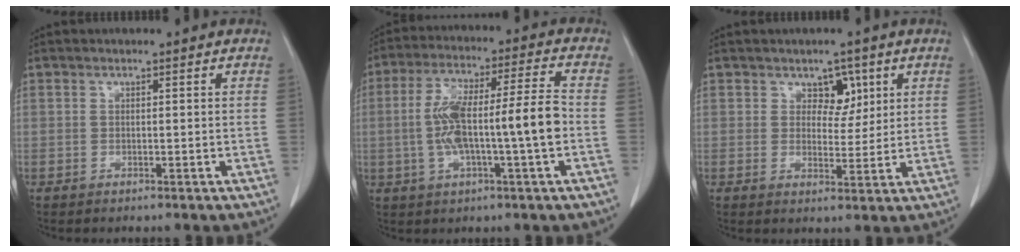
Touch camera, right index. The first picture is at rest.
{"total": 12.2, "force": [-1.3, 0.8, 12.1], "torque": [-0.227, 0.023, -0.021]}
{"total": 4.0, "force": [2.0, 2.7, 2.1], "torque": [-0.020, 0.001, 0.032]}